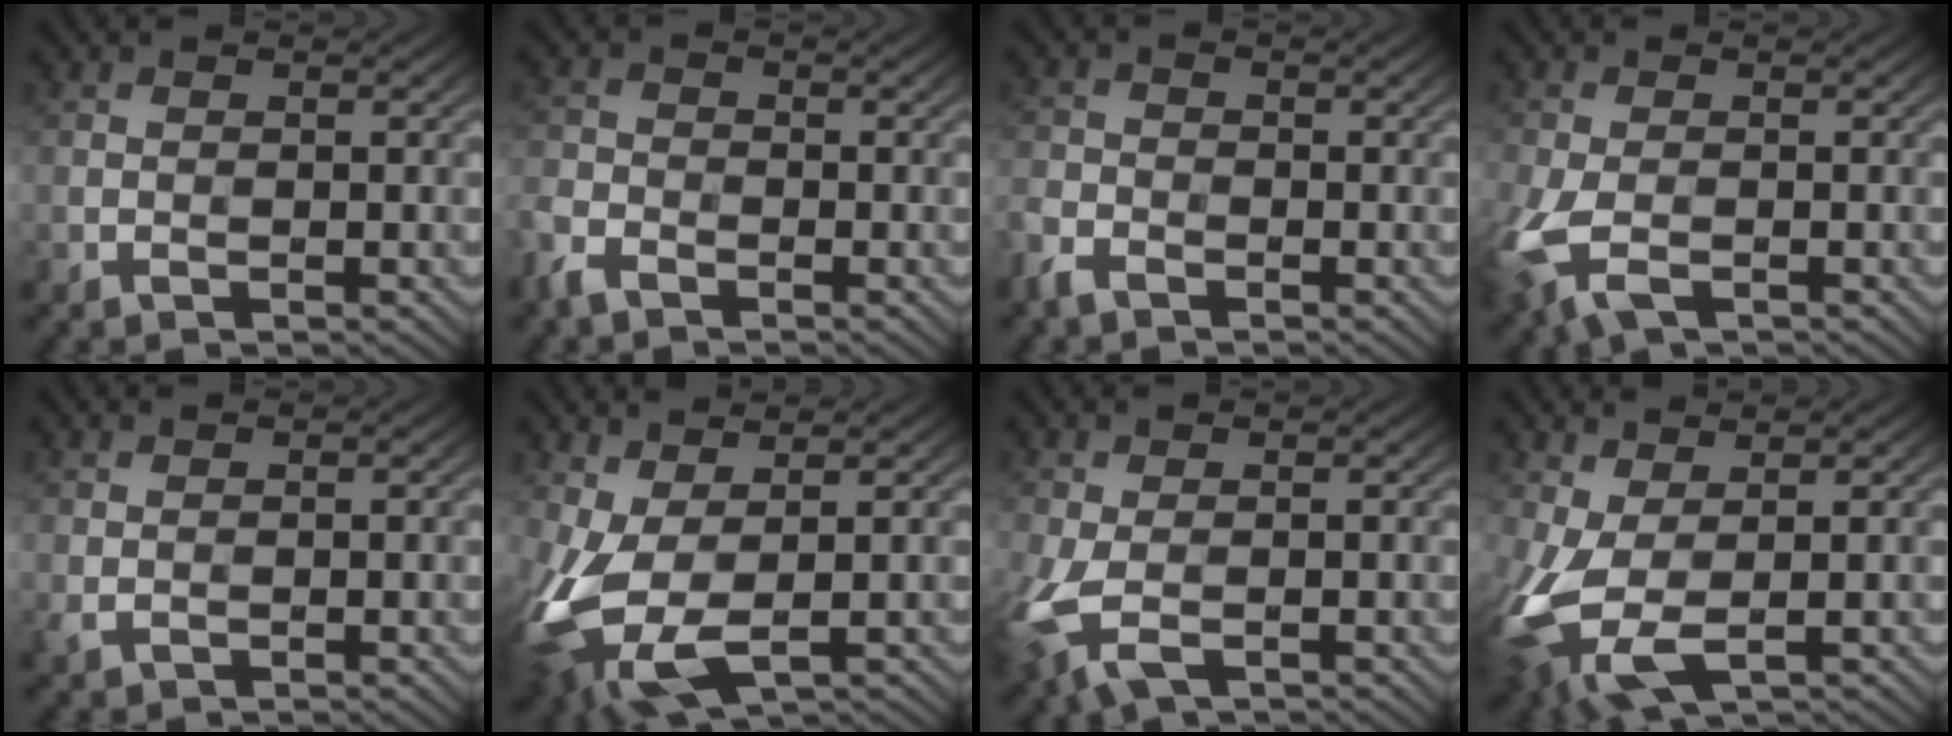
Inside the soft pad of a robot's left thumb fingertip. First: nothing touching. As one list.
[{"total": 3.8, "force": [-2.8, 1.8, 1.7], "torque": [-0.048, -0.013, -0.064]}, {"total": 3.3, "force": [-2.6, 1.5, 1.4], "torque": [-0.037, -0.013, -0.057]}, {"total": 7.5, "force": [-3.0, 4.1, 5.5], "torque": [-0.139, -0.028, -0.049]}, {"total": 1.1, "force": [-0.4, 0.8, 0.7], "torque": [-0.023, -0.008, -0.001]}, {"total": 9.8, "force": [-1.5, 5.3, 8.1], "torque": [-0.207, -0.032, -0.011]}, {"total": 6.8, "force": [-2.5, 3.7, 5.2], "torque": [-0.132, -0.027, -0.038]}, {"total": 8.8, "force": [-1.3, 4.6, 7.4], "torque": [-0.187, -0.031, -0.008]}]